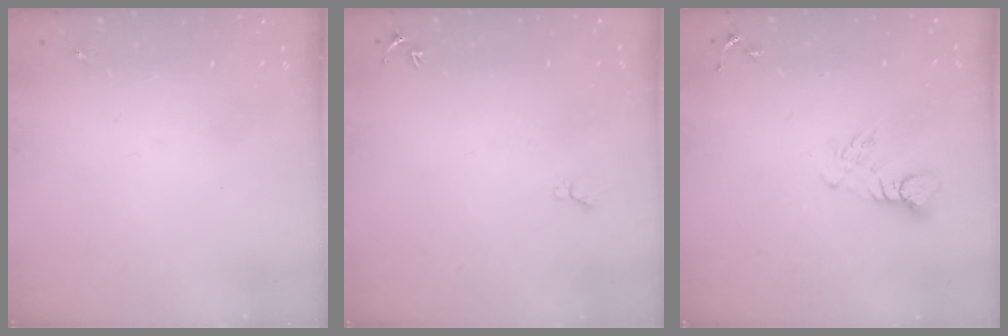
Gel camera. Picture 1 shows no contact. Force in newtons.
{"total": 4.8, "press": 4.8, "slide": 0.6}
{"total": 5.3, "press": 5.2, "slide": 0.4}